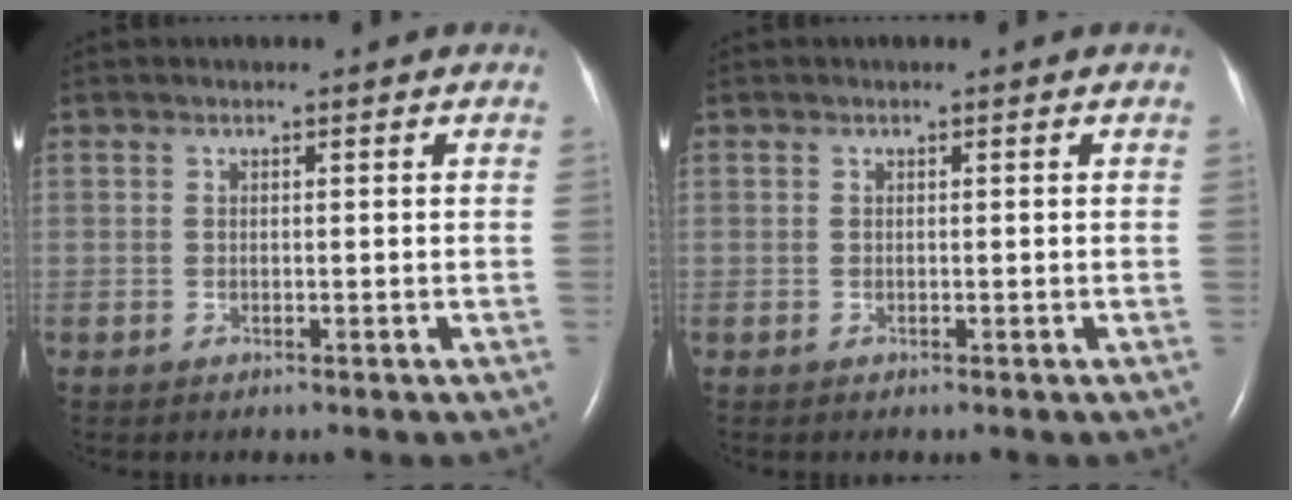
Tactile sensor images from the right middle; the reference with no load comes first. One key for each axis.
{"total": 0.0}